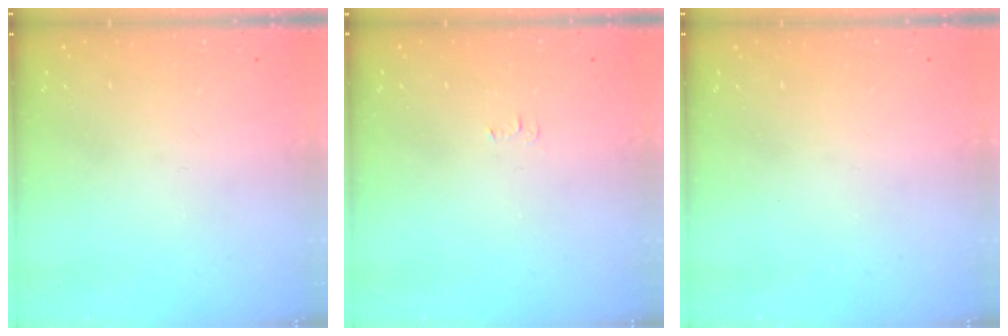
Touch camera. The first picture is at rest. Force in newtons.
{"total": 3.0, "press": 3.0, "slide": 0.5}
{"total": 0.0}